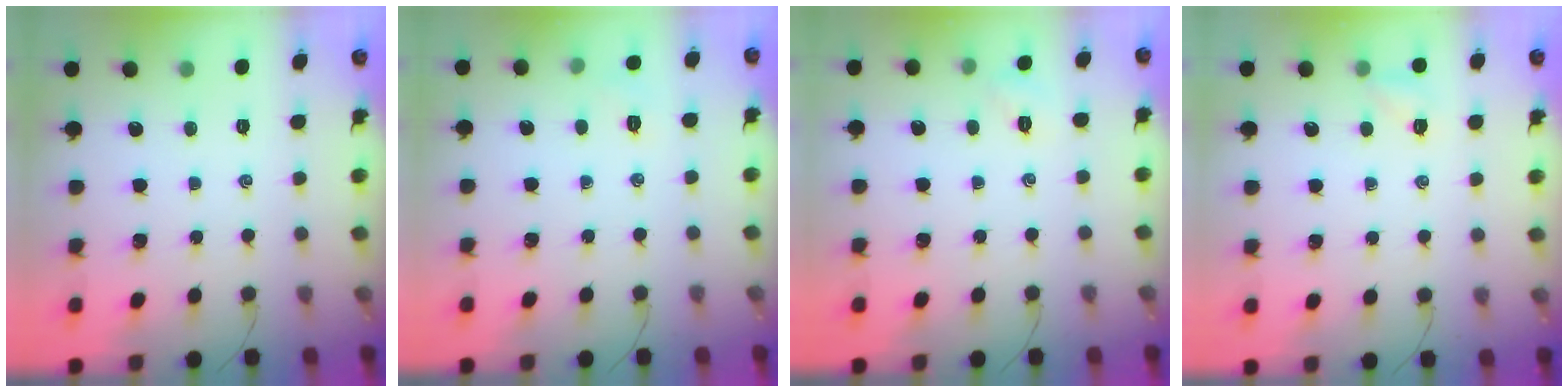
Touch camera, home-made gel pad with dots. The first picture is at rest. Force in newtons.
{"total": 4.3, "press": 4.2, "slide": 1.1}
{"total": 2.1, "press": 2.1, "slide": 0.6}
{"total": 4.2, "press": 4.0, "slide": 1.3}